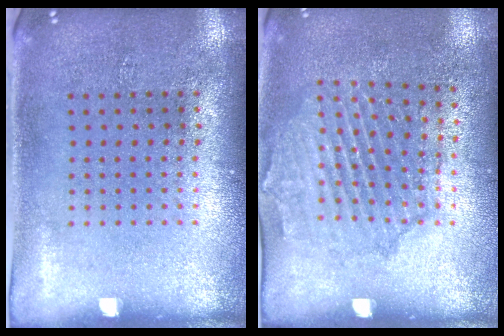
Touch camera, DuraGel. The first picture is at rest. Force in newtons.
{"total": 1.5, "press": 1.5, "slide": 0.4}